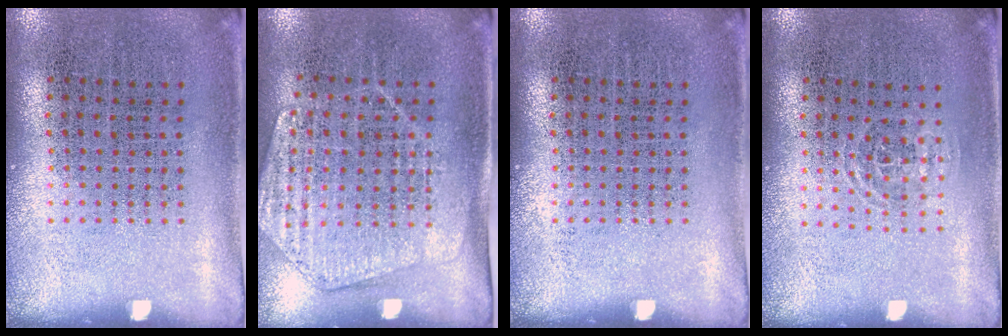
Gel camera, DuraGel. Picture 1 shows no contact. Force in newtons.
{"total": 1.5, "press": 1.4, "slide": 0.3}
{"total": 0.0}
{"total": 0.8, "press": 0.5, "slide": 0.6}